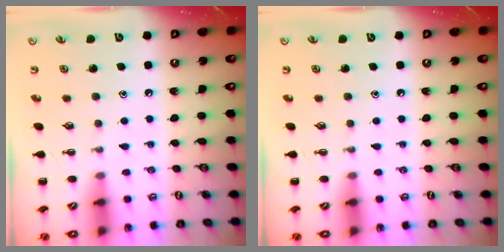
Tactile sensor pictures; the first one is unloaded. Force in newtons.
{"total": 0.0}